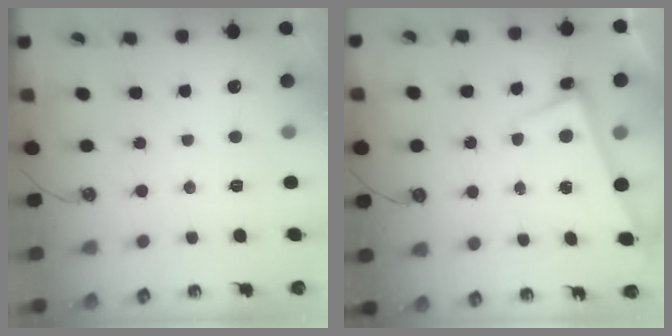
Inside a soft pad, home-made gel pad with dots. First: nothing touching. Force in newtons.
{"total": 2.7, "press": 2.5, "slide": 1.0}